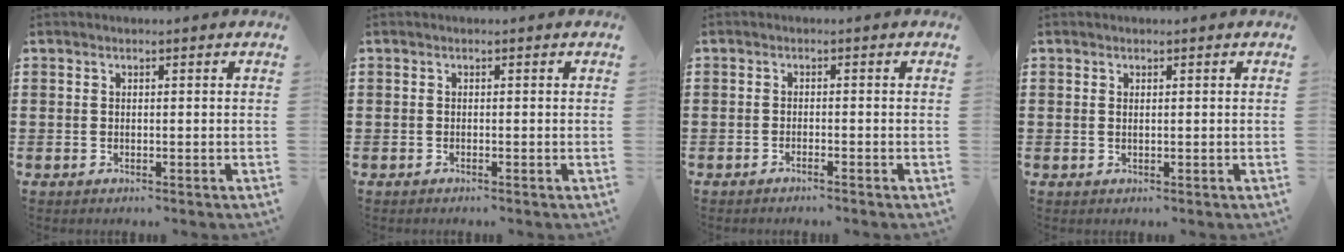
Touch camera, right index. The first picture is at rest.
{"total": 0.0}
{"total": 0.9, "force": [-0.9, -0.1, 0.2], "torque": [-0.006, 0.000, -0.017]}
{"total": 0.5, "force": [0.2, 0.1, 0.5], "torque": [-0.011, -0.001, 0.004]}